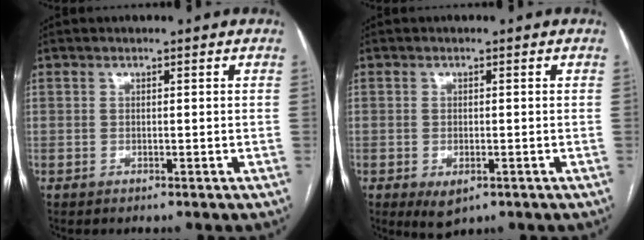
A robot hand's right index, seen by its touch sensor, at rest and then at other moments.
{"total": 3.4, "force": [-1.5, 1.7, 2.6], "torque": [-0.045, -0.005, -0.013]}